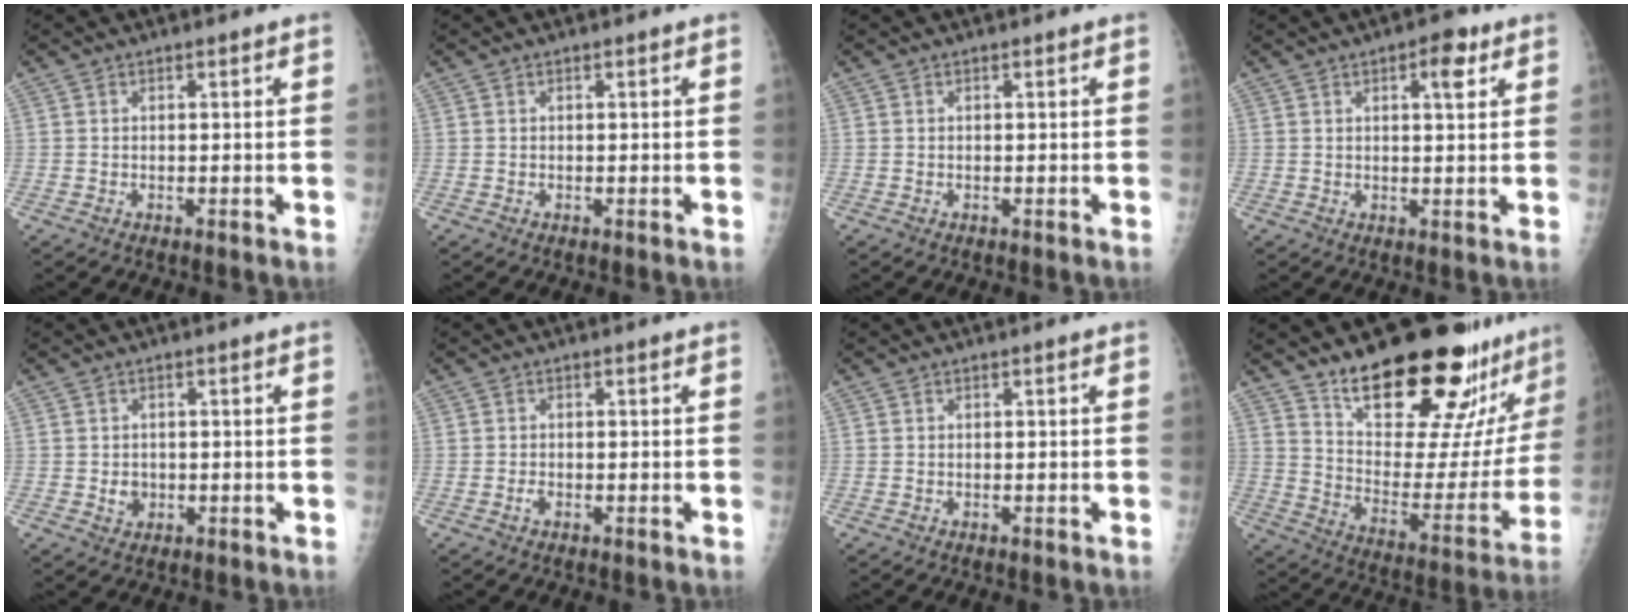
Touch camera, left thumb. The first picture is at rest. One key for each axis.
{"total": 0.0}
{"total": 0.0}
{"total": 4.8, "fx": 2.4, "fy": 1.9, "fz": 3.7, "tx": -0.039, "ty": -0.007, "tz": 0.029}
{"total": 2.4, "fx": -0.3, "fy": 2.1, "fz": 1.1, "tx": -0.007, "ty": 0.002, "tz": 0.001}
{"total": 1.0, "fx": -0.5, "fy": 0.6, "fz": 0.7, "tx": -0.013, "ty": 0.000, "tz": -0.011}
{"total": 0.0}
{"total": 28.9, "fx": 22.4, "fy": 8.8, "fz": 16.0, "tx": -0.199, "ty": -0.134, "tz": 0.320}